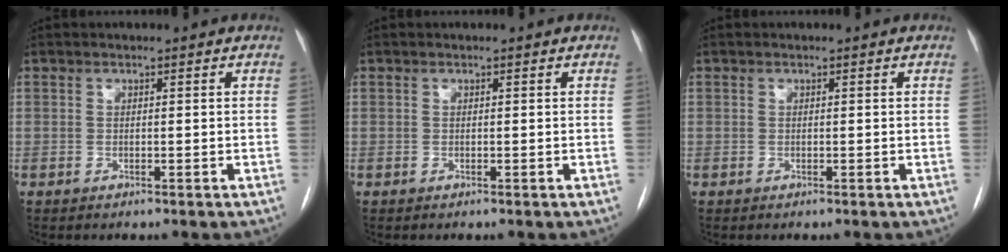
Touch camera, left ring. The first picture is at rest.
{"total": 0.0}
{"total": 0.0}